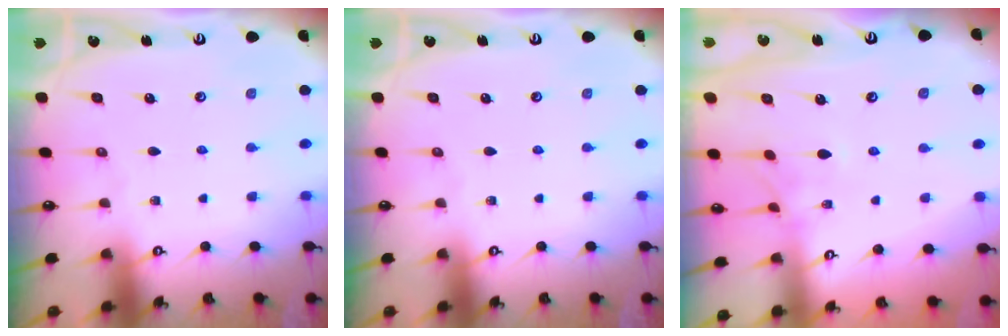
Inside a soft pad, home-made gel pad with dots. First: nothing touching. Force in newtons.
{"total": 0.0}
{"total": 2.3, "press": 2.2, "slide": 0.8}